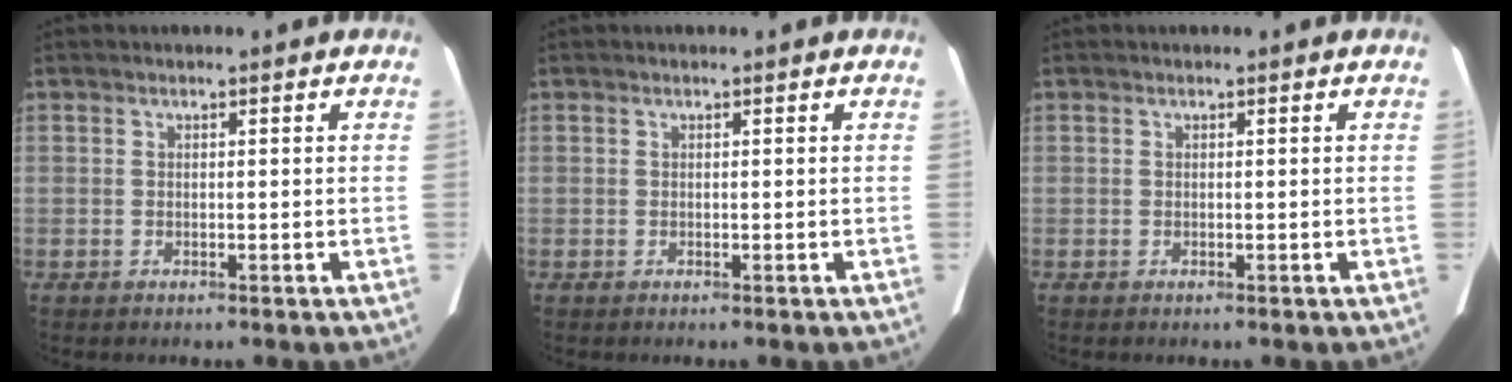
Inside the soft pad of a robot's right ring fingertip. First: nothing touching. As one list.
[{"total": 0.0}, {"total": 0.0}]